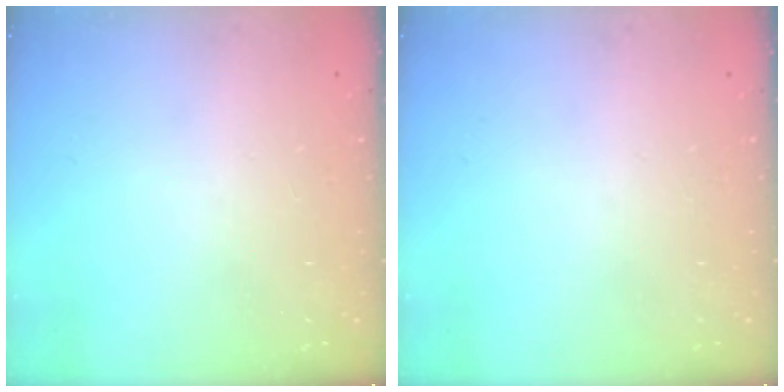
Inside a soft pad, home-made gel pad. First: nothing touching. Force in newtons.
{"total": 0.0}